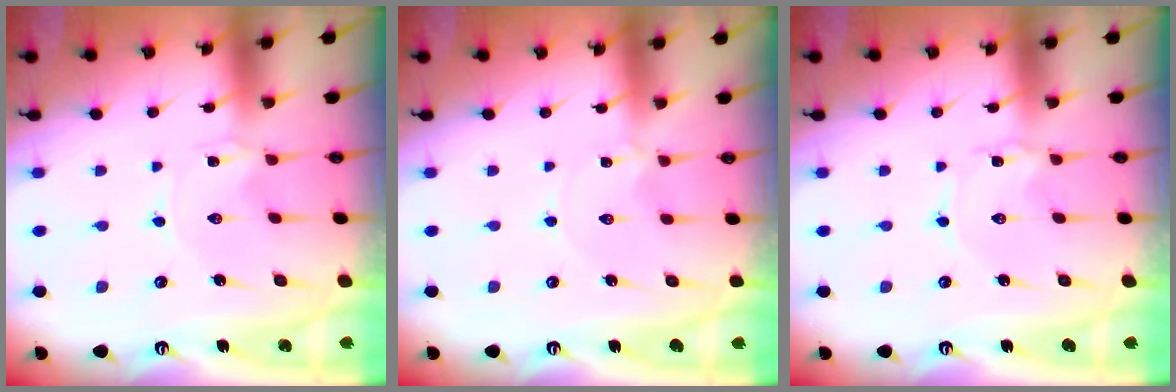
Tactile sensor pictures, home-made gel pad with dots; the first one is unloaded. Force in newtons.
{"total": 0.0}
{"total": 0.9, "press": 0.9, "slide": 0.1}